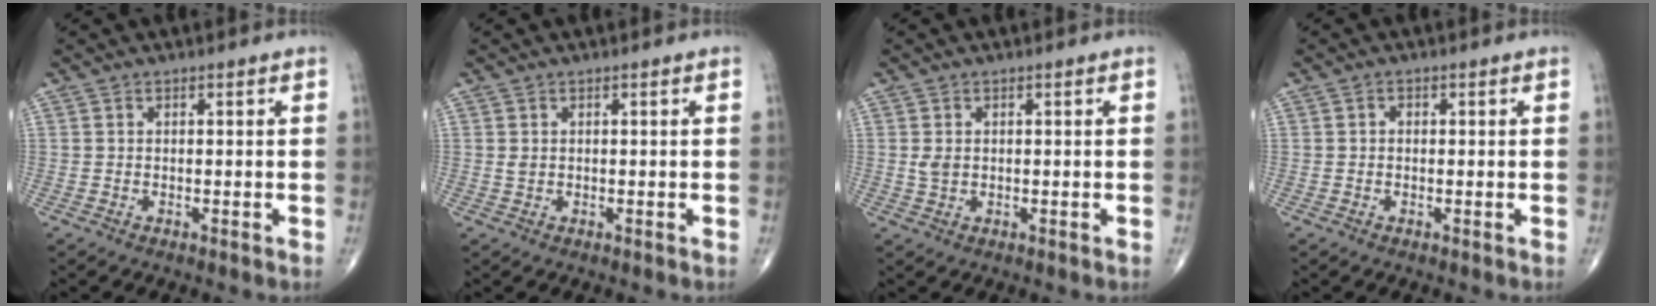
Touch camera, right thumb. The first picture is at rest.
{"total": 0.7, "force": [0.2, 0.5, 0.4], "torque": [-0.007, 0.001, 0.004]}
{"total": 1.9, "force": [0.2, 1.4, 1.3], "torque": [-0.024, -0.001, 0.008]}
{"total": 1.1, "force": [0.1, 0.9, 0.7], "torque": [-0.009, 0.006, 0.000]}